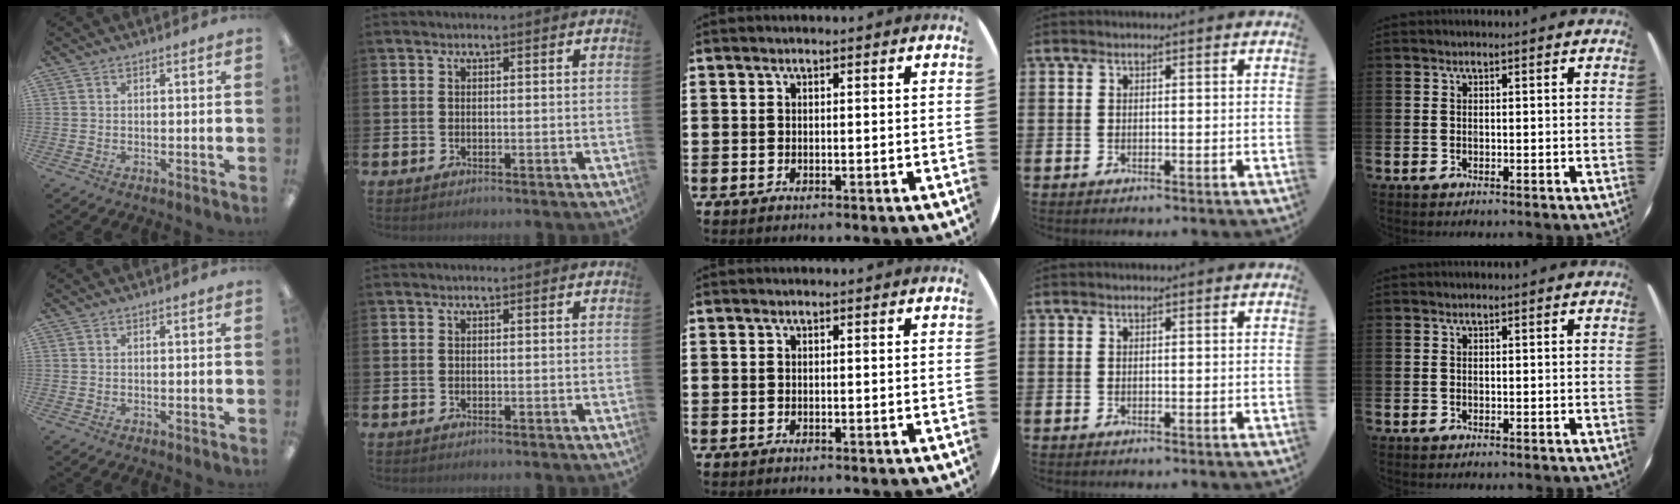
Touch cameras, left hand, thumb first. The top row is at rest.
{}